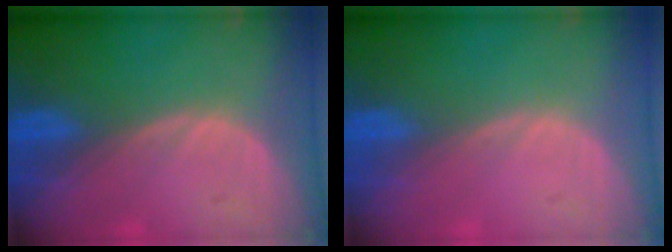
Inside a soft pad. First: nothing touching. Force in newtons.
{"total": 0.0}